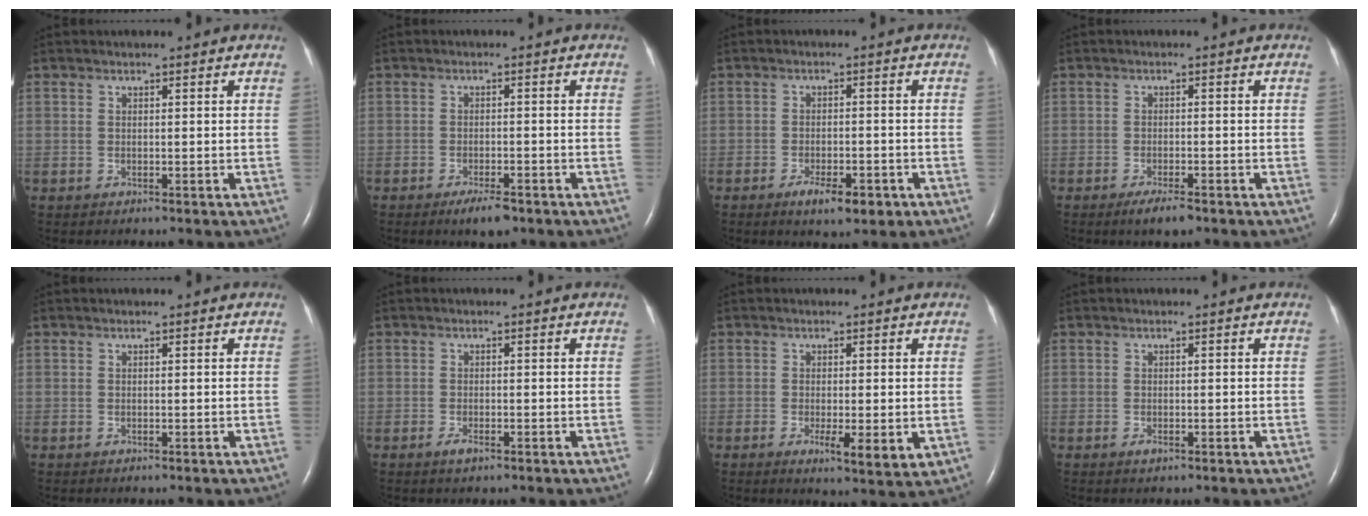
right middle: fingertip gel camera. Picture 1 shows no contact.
{"total": 3.6, "force": [-2.5, 0.8, 2.5], "torque": [-0.045, -0.003, -0.038]}
{"total": 4.9, "force": [-2.8, 1.6, 3.7], "torque": [-0.060, -0.002, -0.038]}
{"total": 3.3, "force": [-2.3, 0.6, 2.3], "torque": [-0.044, -0.005, -0.037]}
{"total": 0.0}
{"total": 1.3, "force": [-0.8, 0.3, 0.9], "torque": [-0.023, -0.002, -0.014]}
{"total": 4.9, "force": [-1.2, 1.1, 4.6], "torque": [-0.068, -0.011, -0.015]}
{"total": 0.6, "force": [-0.3, 0.2, 0.4], "torque": [-0.009, 0.000, -0.004]}